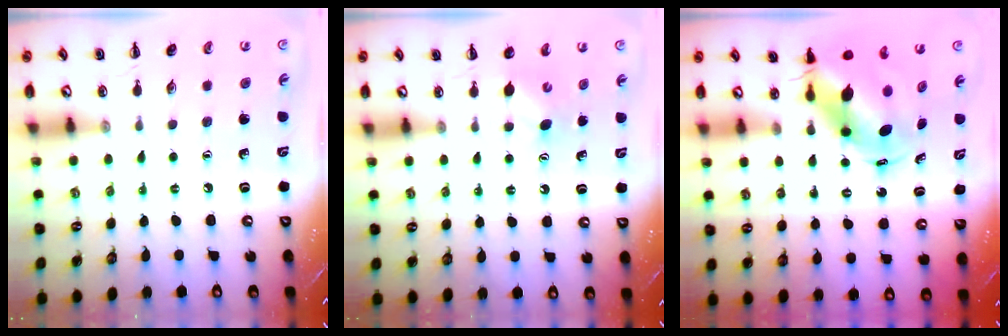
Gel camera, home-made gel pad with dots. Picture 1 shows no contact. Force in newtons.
{"total": 4.3, "press": 4.2, "slide": 1.1}
{"total": 7.7, "press": 7.4, "slide": 2.3}